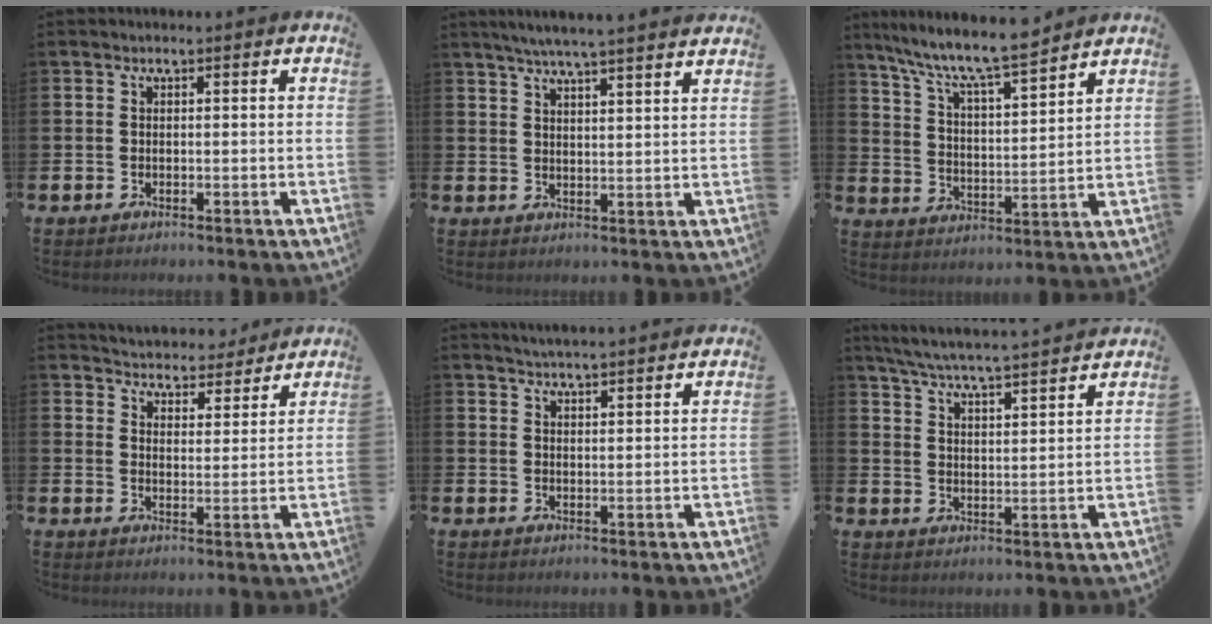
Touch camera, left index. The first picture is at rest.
{"total": 5.2, "force": [4.9, -0.7, 1.5], "torque": [-0.040, -0.021, 0.087]}
{"total": 8.9, "force": [8.3, 0.6, 3.1], "torque": [-0.088, -0.060, 0.142]}
{"total": 4.8, "force": [4.7, 0.9, -0.4], "torque": [-0.009, -0.040, 0.080]}
{"total": 3.9, "force": [3.9, -0.4, 0.1], "torque": [-0.009, -0.019, 0.071]}
{"total": 6.1, "force": [5.9, -0.2, 1.6], "torque": [-0.056, -0.046, 0.101]}